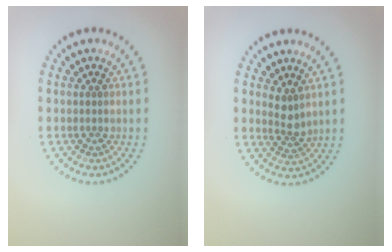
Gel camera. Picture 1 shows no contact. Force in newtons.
{"total": 1.9, "press": 1.5, "slide": 1.1}